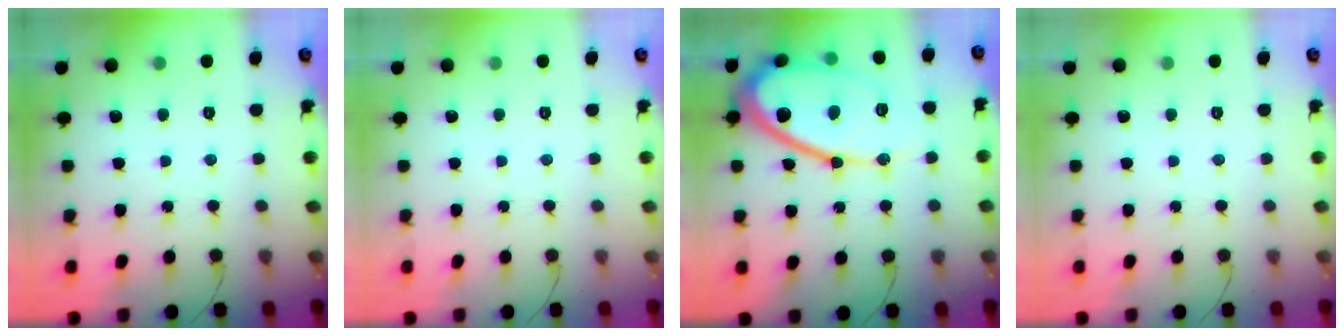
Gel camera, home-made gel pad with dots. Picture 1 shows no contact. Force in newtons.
{"total": 0.0}
{"total": 19.7, "press": 19.6, "slide": 1.8}
{"total": 0.0}